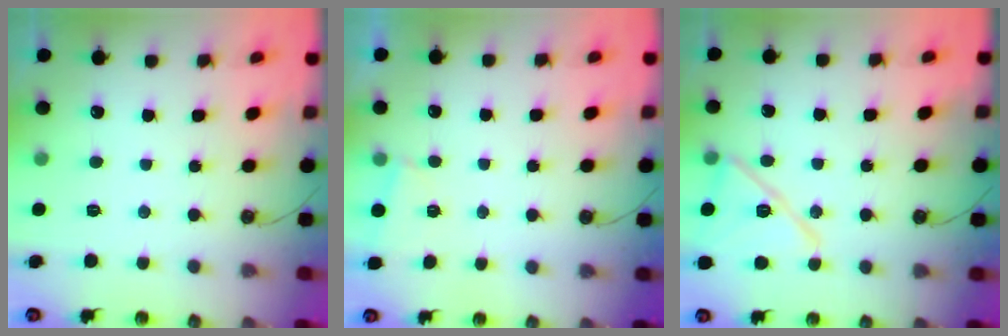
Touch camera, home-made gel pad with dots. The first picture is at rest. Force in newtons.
{"total": 5.0, "press": 0.7, "slide": 5.0}
{"total": 14.2, "press": 14.2, "slide": 0.5}